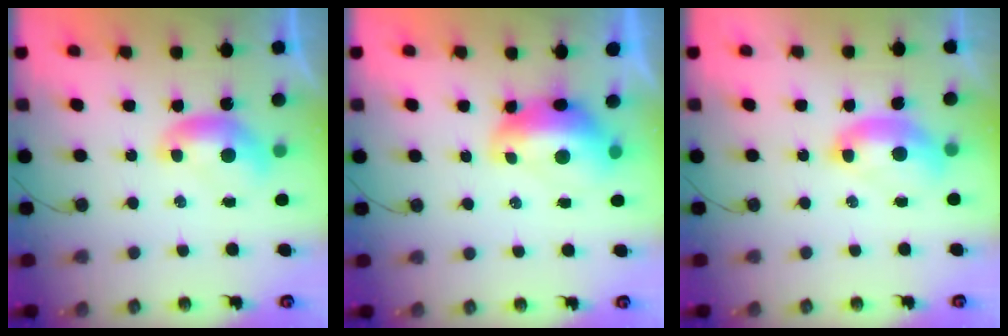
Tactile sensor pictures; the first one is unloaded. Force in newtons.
{"total": 2.9, "press": 2.9, "slide": 0.7}
{"total": 2.7, "press": 2.6, "slide": 0.6}